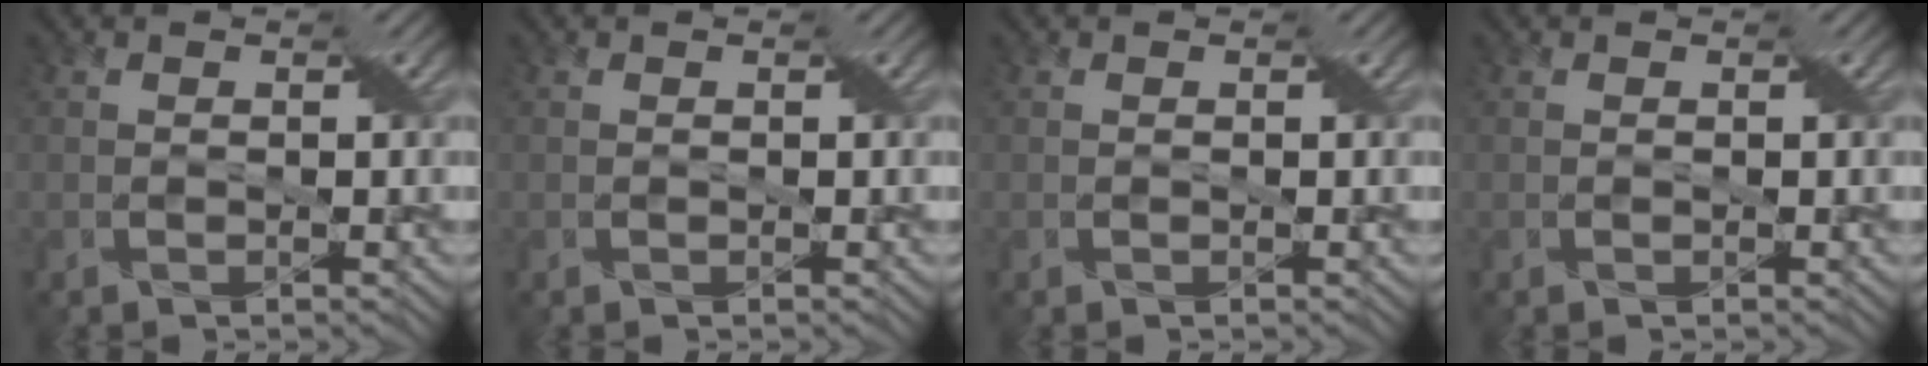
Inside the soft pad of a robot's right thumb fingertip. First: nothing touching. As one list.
[{"total": 0.0}, {"total": 0.0}, {"total": 0.0}]